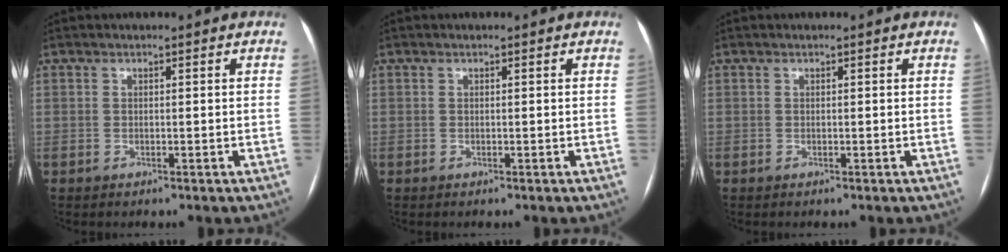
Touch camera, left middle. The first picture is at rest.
{"total": 0.0}
{"total": 0.0}